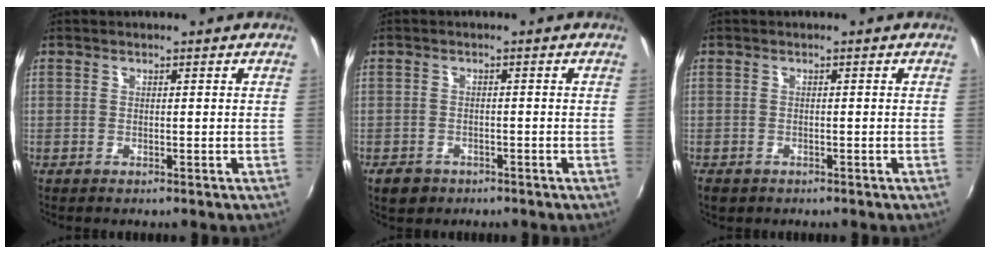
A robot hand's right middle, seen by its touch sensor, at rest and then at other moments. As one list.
[{"total": 3.6, "force": [-2.2, 2.5, 1.3], "torque": [-0.036, -0.001, -0.032]}, {"total": 2.2, "force": [-1.3, 1.4, 0.9], "torque": [-0.022, -0.005, -0.020]}]